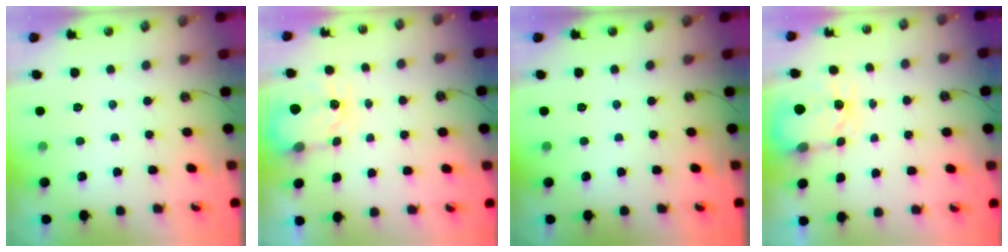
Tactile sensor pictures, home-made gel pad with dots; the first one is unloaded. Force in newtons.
{"total": 3.9, "press": 3.9, "slide": 0.5}
{"total": 0.0}
{"total": 3.6, "press": 3.6, "slide": 0.5}